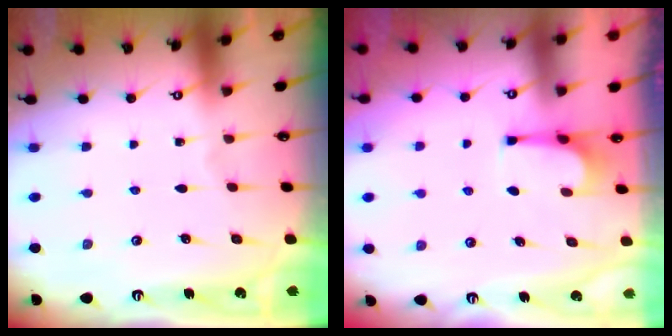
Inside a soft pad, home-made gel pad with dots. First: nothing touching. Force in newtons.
{"total": 5.1, "press": 5.1, "slide": 0.5}